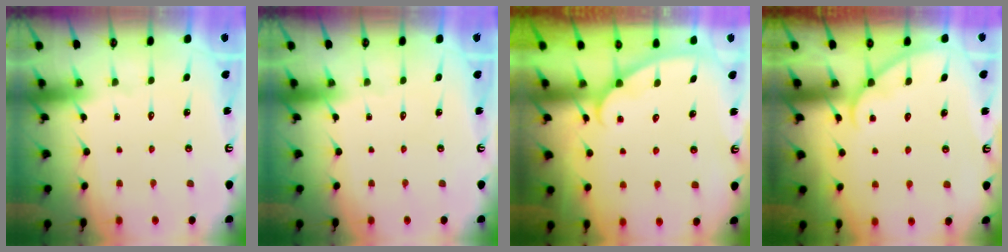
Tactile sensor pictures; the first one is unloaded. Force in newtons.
{"total": 0.0}
{"total": 1.9, "press": 1.9, "slide": 0.2}
{"total": 4.2, "press": 4.2, "slide": 0.4}